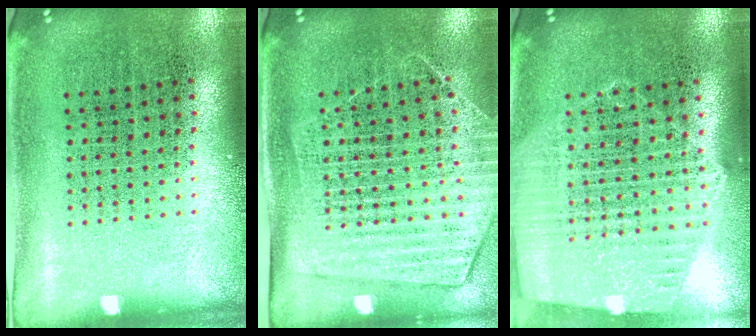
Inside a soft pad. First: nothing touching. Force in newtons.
{"total": 1.7, "press": 1.5, "slide": 0.8}
{"total": 1.4, "press": 1.4, "slide": 0.3}